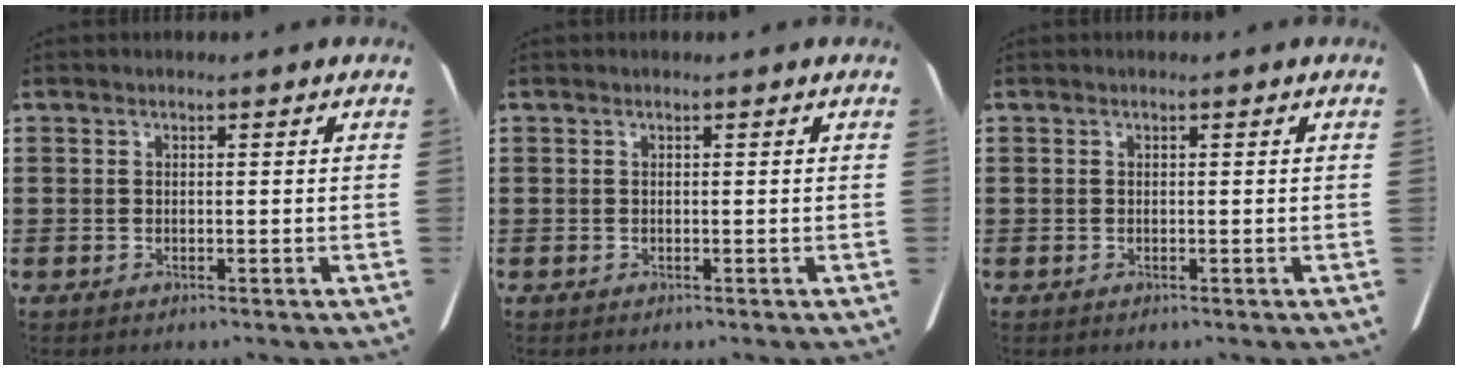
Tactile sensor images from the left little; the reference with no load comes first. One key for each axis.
{"total": 0.0}
{"total": 0.0}